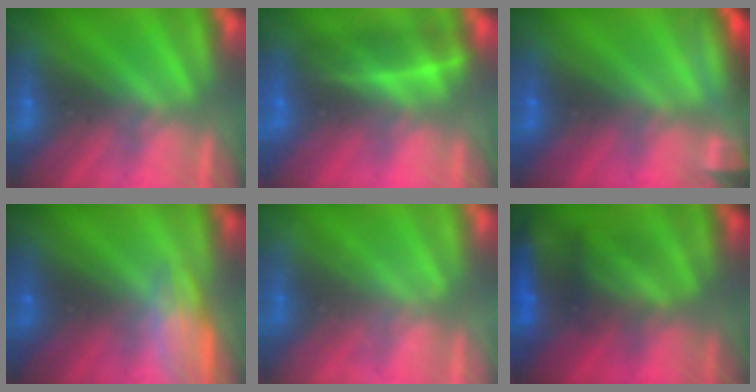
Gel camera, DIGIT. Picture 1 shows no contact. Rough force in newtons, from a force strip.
{"total": 2.0}
{"total": 7.2}
{"total": 2.8}
{"total": 2.1}
{"total": 7.5}